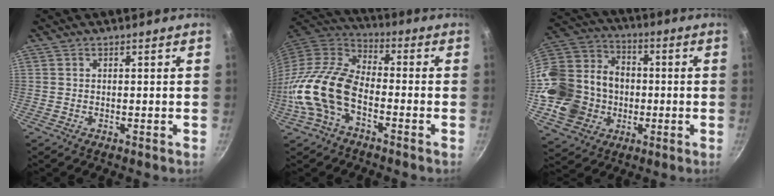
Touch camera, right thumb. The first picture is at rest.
{"total": 16.4, "force": [-5.1, 9.4, 12.4], "torque": [-0.230, 0.046, -0.115]}
{"total": 22.9, "force": [-3.4, 19.2, 12.0], "torque": [-0.228, 0.047, -0.045]}